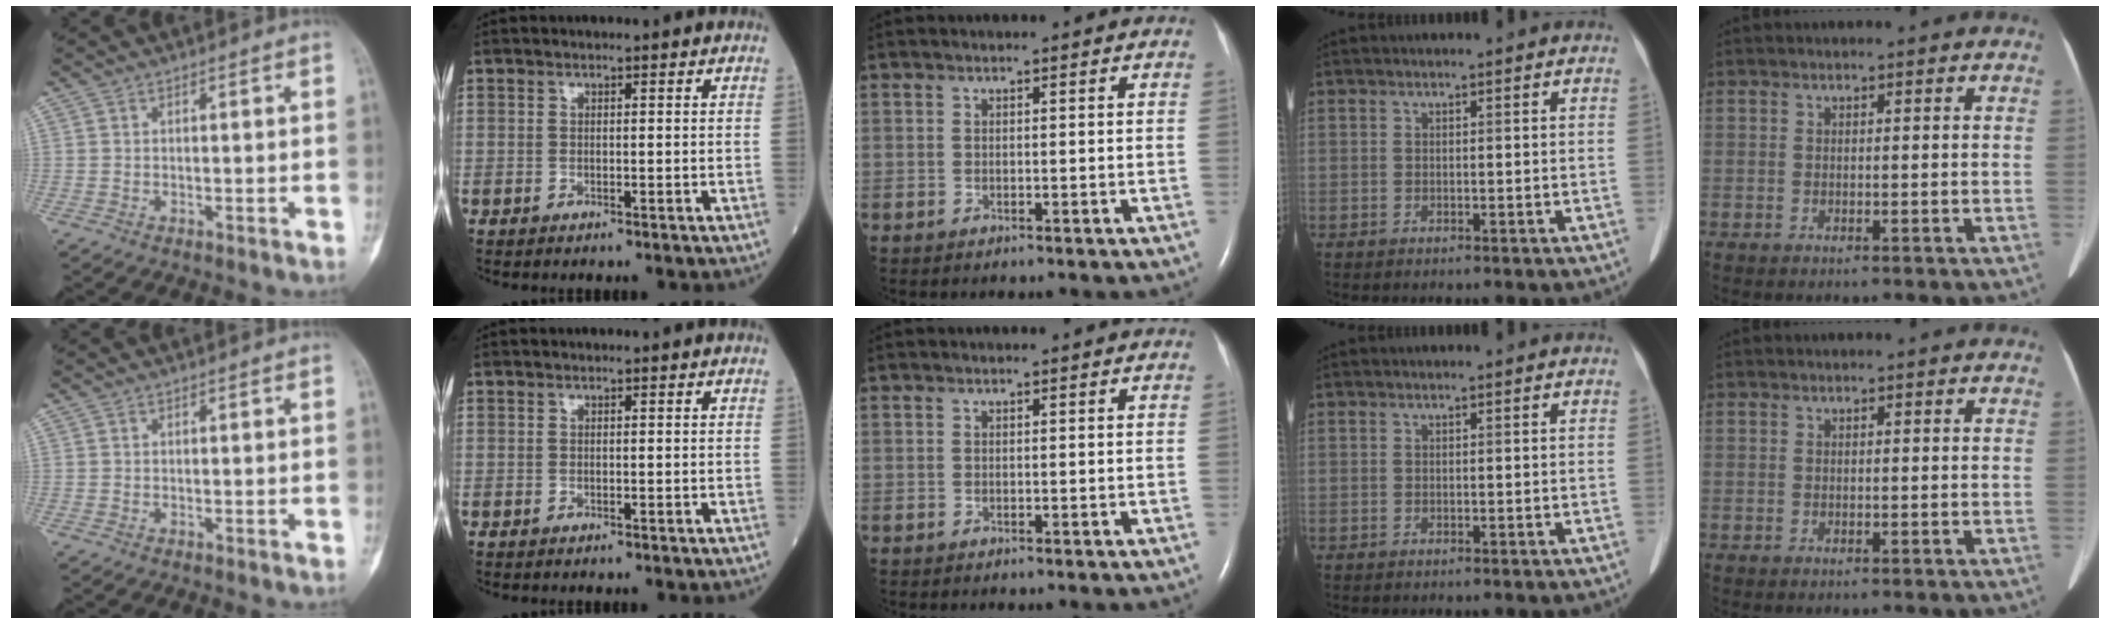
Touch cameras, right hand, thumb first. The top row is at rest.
{}